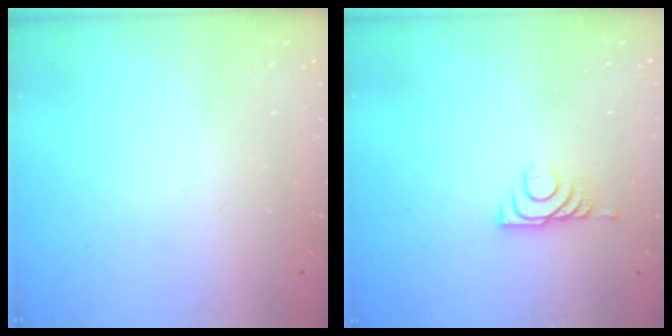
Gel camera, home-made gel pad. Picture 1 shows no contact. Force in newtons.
{"total": 5.8, "press": 5.7, "slide": 0.8}